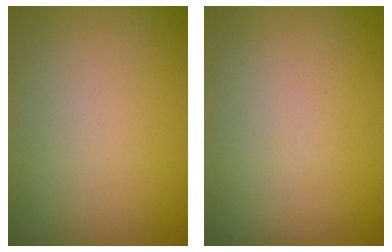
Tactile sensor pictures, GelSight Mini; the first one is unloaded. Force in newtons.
{"total": 0.0}